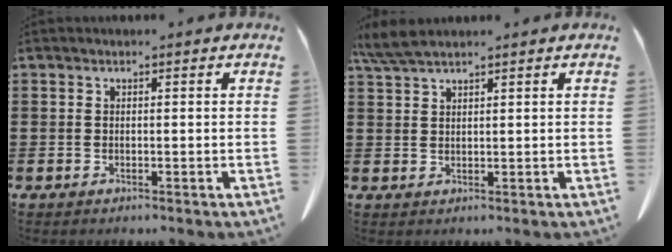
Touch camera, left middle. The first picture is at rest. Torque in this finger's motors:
{"motor_torque": [0.48, 0.38, 0.06, 0.04]}